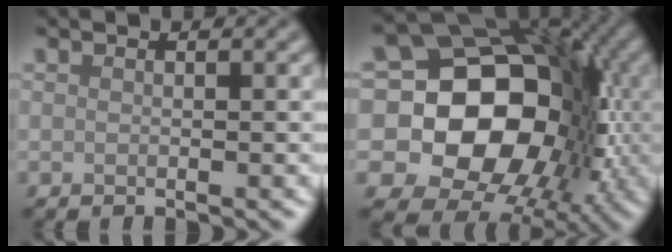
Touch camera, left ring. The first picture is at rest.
{"total": 19.3, "force": [-1.0, 15.3, 11.7], "torque": [-0.151, 0.005, -0.038]}